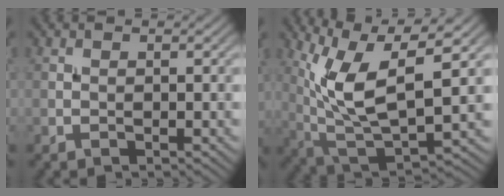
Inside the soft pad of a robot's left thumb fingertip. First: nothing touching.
{"total": 12.5, "force": [3.8, 4.4, 11.0], "torque": [-0.225, -0.001, 0.077]}